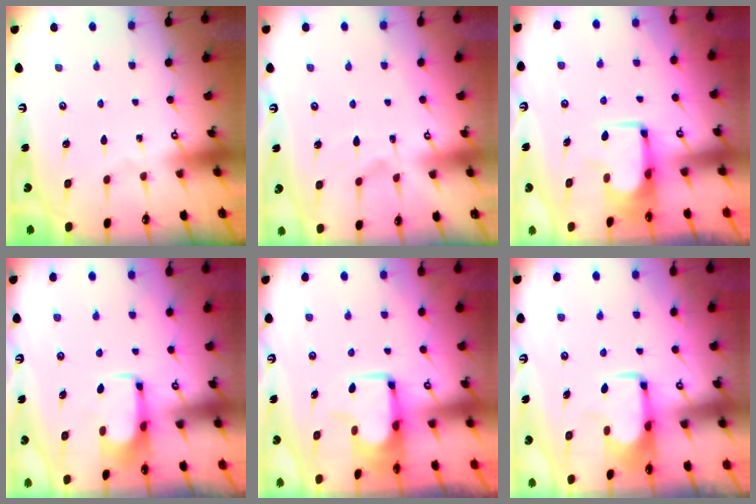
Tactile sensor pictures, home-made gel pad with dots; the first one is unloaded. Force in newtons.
{"total": 2.5, "press": 2.2, "slide": 1.2}
{"total": 1.9, "press": 1.9, "slide": 0.2}
{"total": 2.2, "press": 2.1, "slide": 0.4}
{"total": 4.6, "press": 4.6, "slide": 0.5}
{"total": 1.7, "press": 1.6, "slide": 0.4}